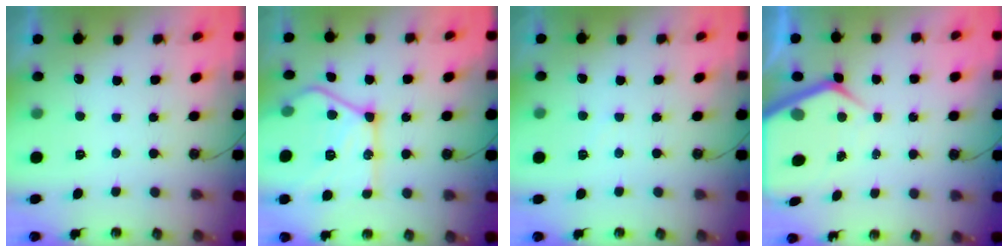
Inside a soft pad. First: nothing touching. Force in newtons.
{"total": 19.1, "press": 19.1, "slide": 1.0}
{"total": 2.9, "press": 2.9, "slide": 0.5}
{"total": 6.9, "press": 6.9, "slide": 0.8}